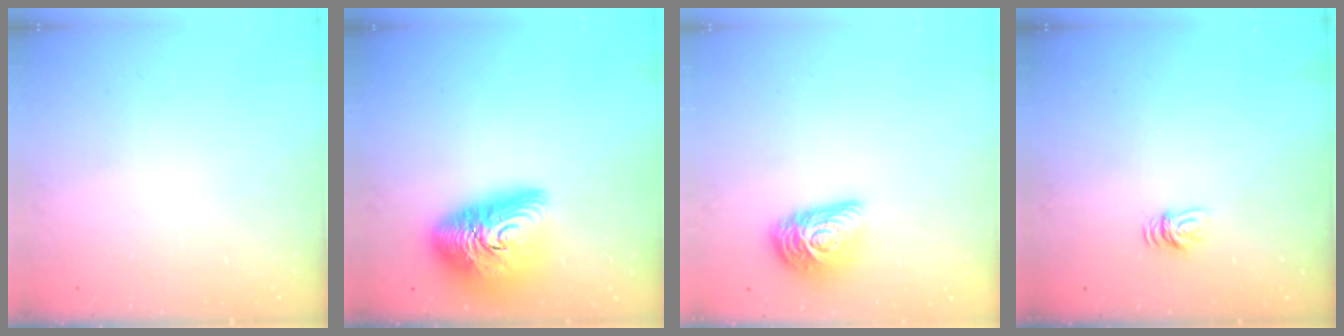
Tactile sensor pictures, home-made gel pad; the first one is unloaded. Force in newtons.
{"total": 17.5, "press": 17.5, "slide": 1.2}
{"total": 12.7, "press": 12.7, "slide": 0.7}
{"total": 4.1, "press": 4.0, "slide": 0.3}